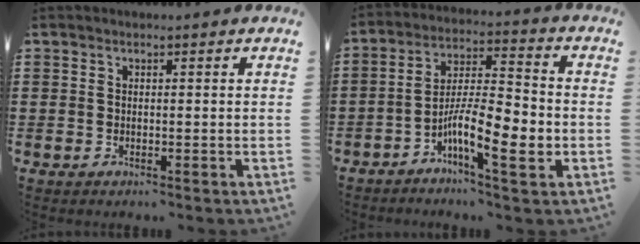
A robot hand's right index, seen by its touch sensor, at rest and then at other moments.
{"total": 10.6, "force": [-4.3, 2.5, 9.4], "torque": [-0.189, -0.006, -0.082]}